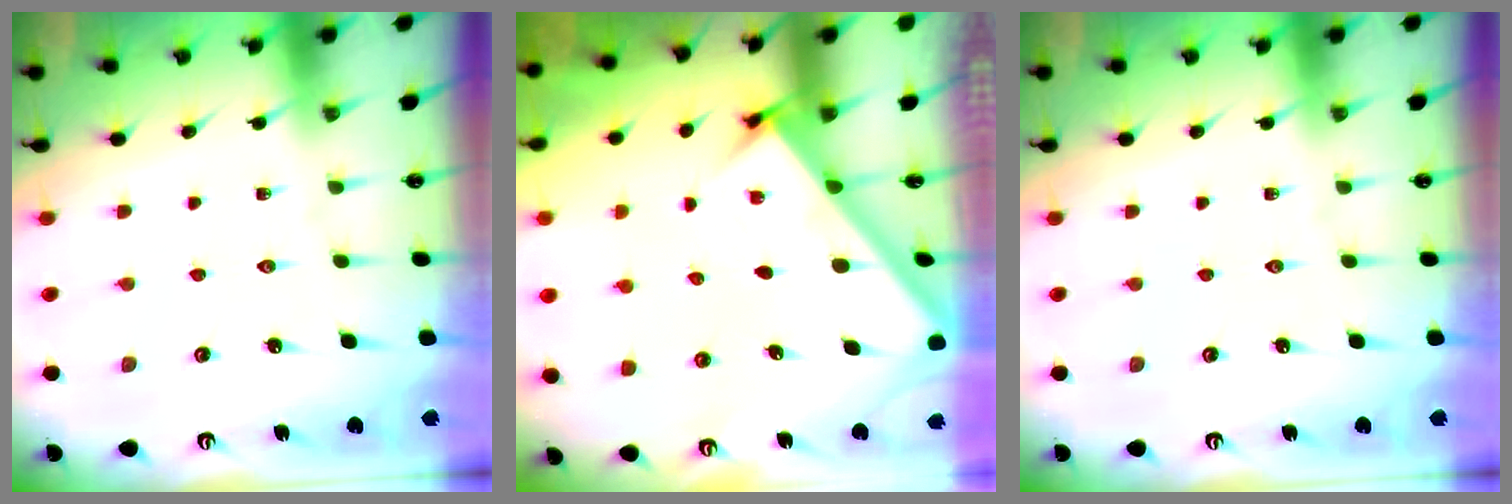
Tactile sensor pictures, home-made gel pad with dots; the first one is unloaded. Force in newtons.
{"total": 2.5, "press": 2.4, "slide": 0.4}
{"total": 0.0}